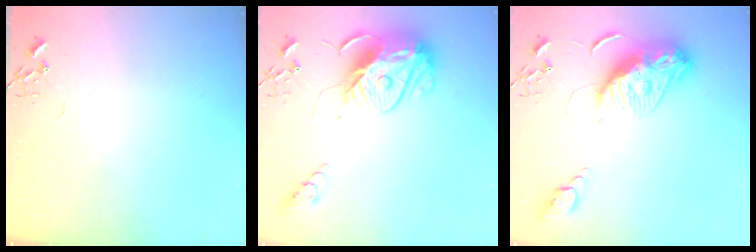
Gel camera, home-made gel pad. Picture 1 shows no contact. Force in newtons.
{"total": 16.5, "press": 16.4, "slide": 1.3}
{"total": 12.9, "press": 12.9, "slide": 1.2}